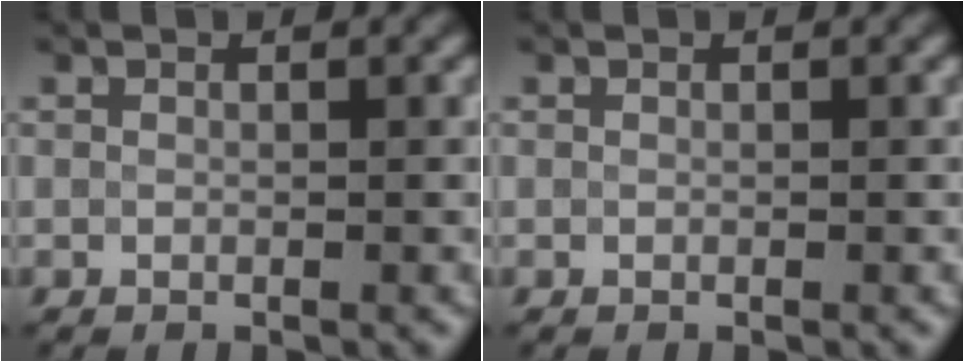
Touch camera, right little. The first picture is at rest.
{"total": 0.0}